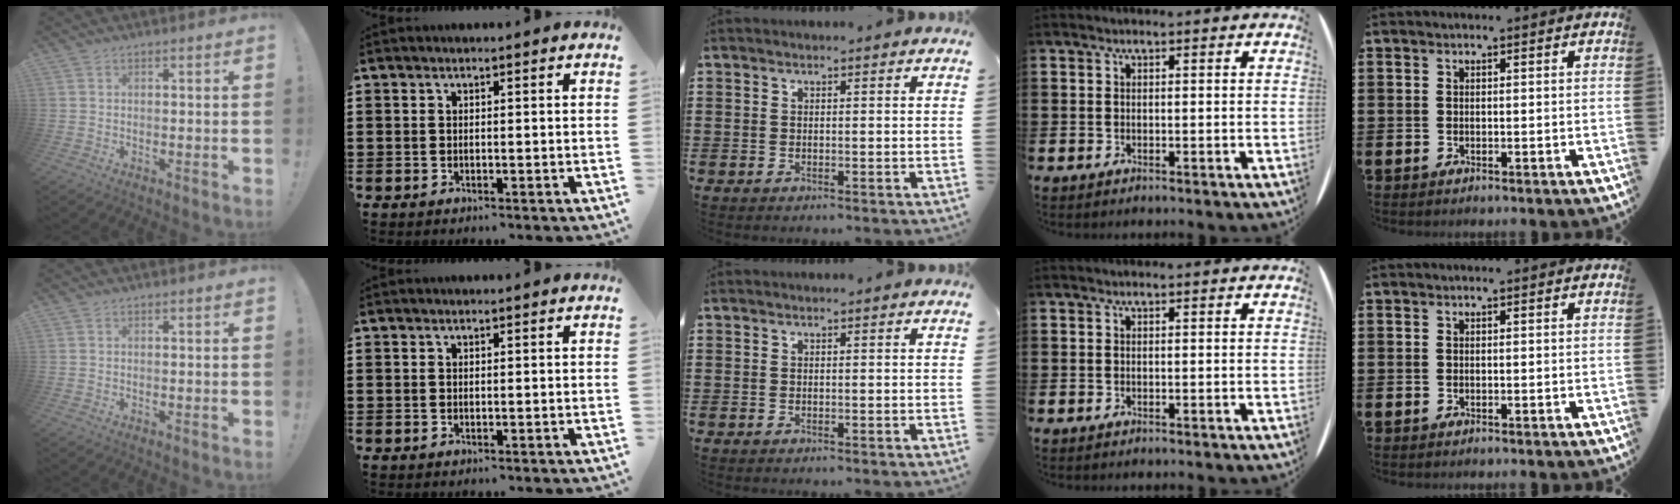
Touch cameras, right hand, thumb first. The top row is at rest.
{}